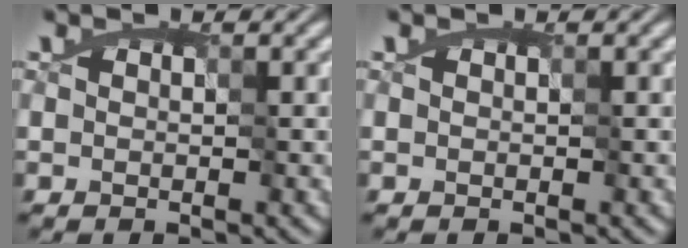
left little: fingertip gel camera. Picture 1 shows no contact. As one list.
[{"total": 0.0}]